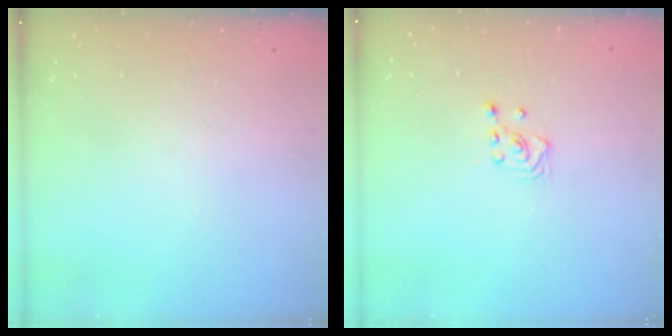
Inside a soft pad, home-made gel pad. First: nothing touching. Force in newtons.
{"total": 3.0, "press": 2.6, "slide": 1.5}